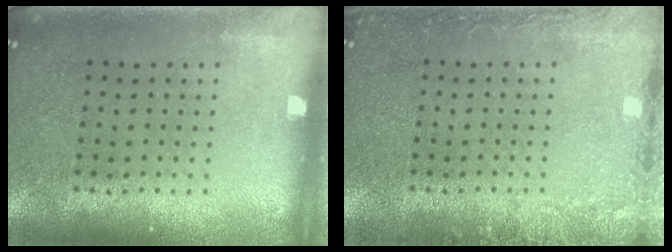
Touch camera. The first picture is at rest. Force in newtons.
{"total": 1.7, "press": 1.7, "slide": 0.3}